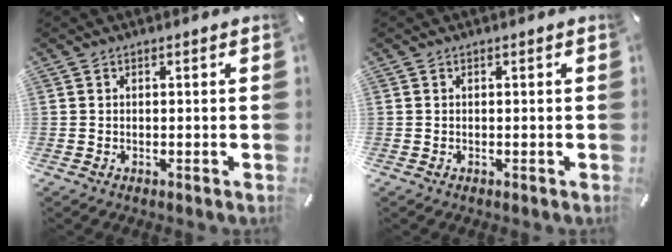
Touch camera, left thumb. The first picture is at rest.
{"total": 0.0}